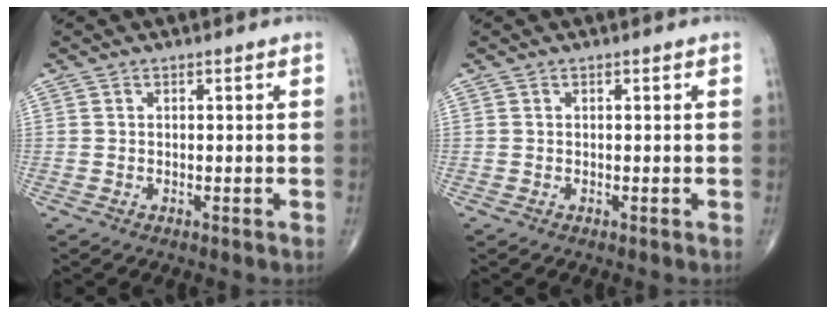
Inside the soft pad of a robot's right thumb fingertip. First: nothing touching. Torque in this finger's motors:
{"motor_torque": [-0.01, 0.01, -0.04, -0.03, 0.02]}